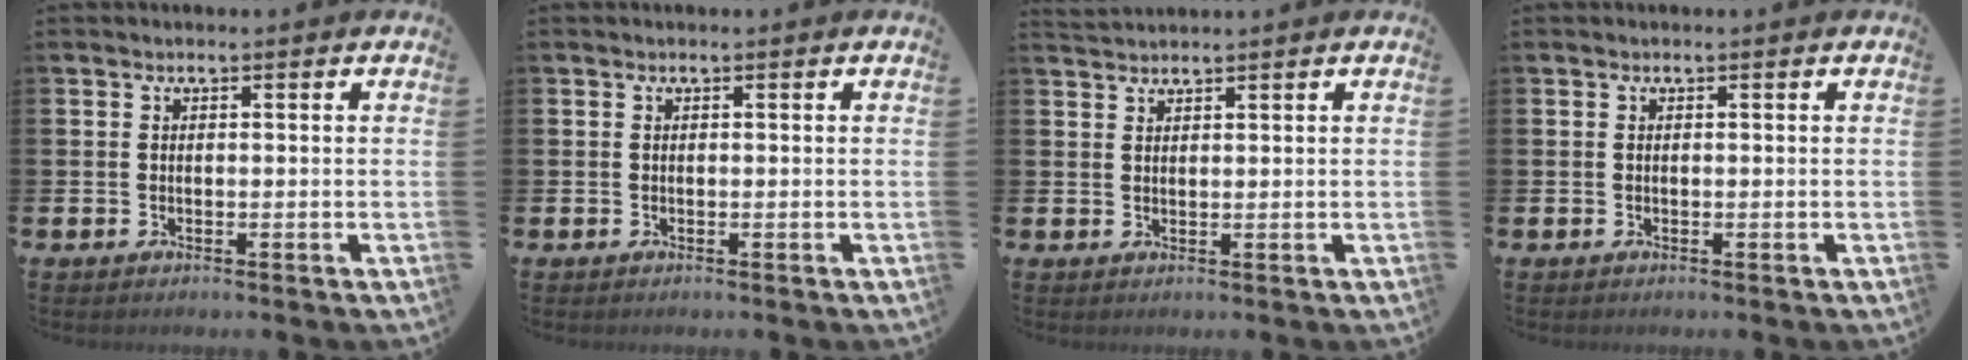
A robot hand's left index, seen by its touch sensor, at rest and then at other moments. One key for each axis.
{"total": 0.0}
{"total": 1.4, "fx": 1.4, "fy": 0.0, "fz": -0.1, "tx": 0.003, "ty": -0.002, "tz": 0.026}
{"total": 0.0}